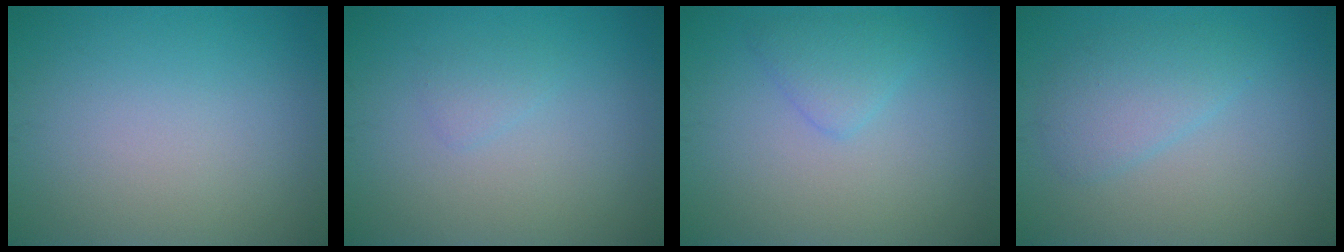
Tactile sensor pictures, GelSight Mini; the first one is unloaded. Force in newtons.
{"total": 0.9, "press": 0.9, "slide": 0.1}
{"total": 2.0, "press": 2.0, "slide": 0.0}
{"total": 2.9, "press": 2.9, "slide": 0.2}